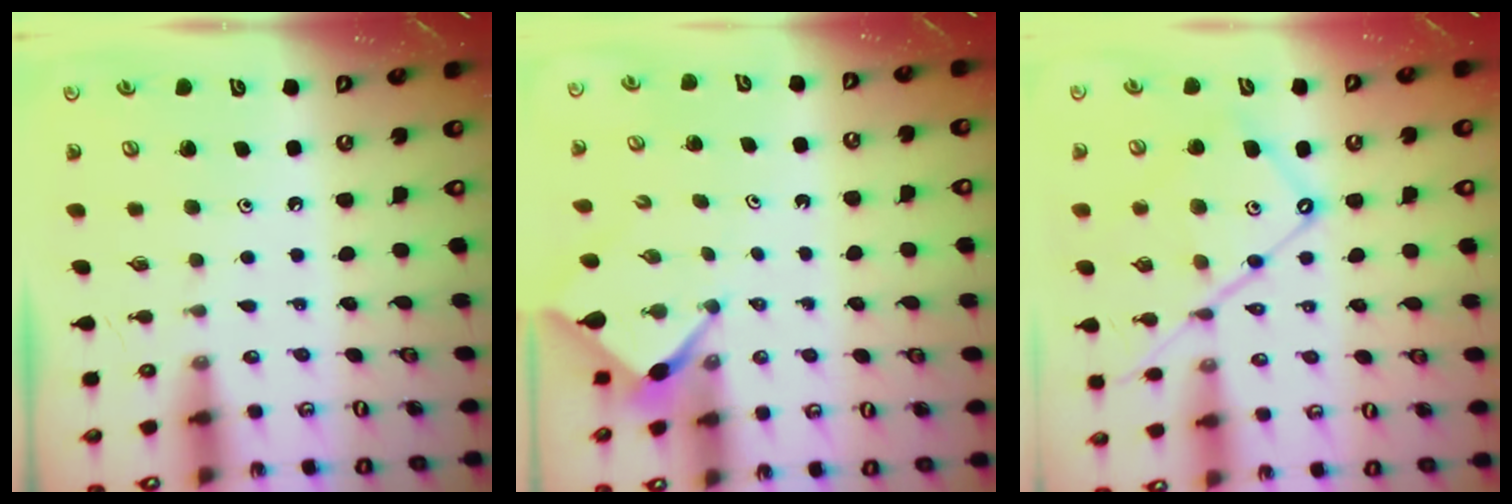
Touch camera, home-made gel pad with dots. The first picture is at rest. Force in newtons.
{"total": 2.6, "press": 2.6, "slide": 0.3}
{"total": 13.1, "press": 13.1, "slide": 1.1}